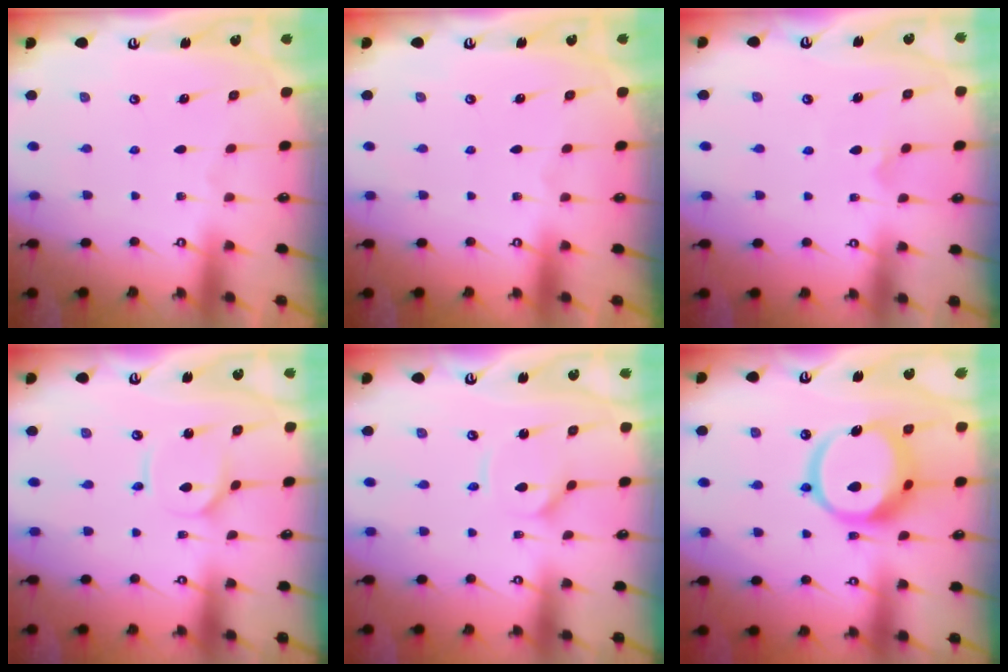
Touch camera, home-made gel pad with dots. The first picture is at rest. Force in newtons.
{"total": 0.0}
{"total": 5.1, "press": 5.1, "slide": 0.6}
{"total": 3.0, "press": 3.0, "slide": 0.3}
{"total": 2.9, "press": 2.9, "slide": 0.4}
{"total": 15.6, "press": 15.5, "slide": 2.1}